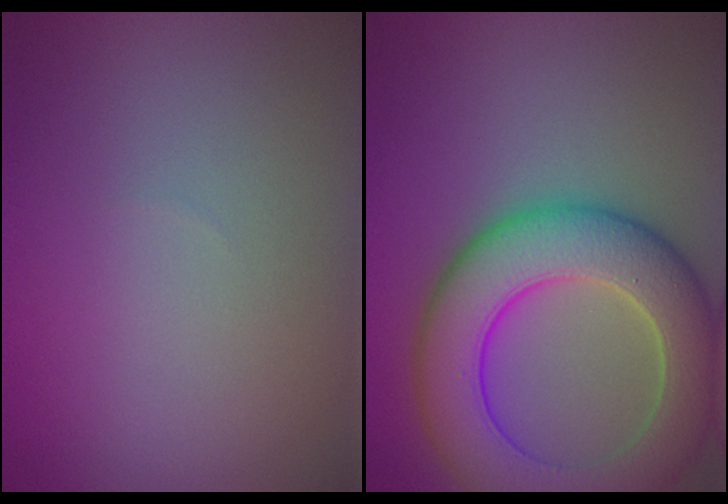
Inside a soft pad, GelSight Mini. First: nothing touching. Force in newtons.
{"total": 9.6, "press": 9.6, "slide": 0.4}